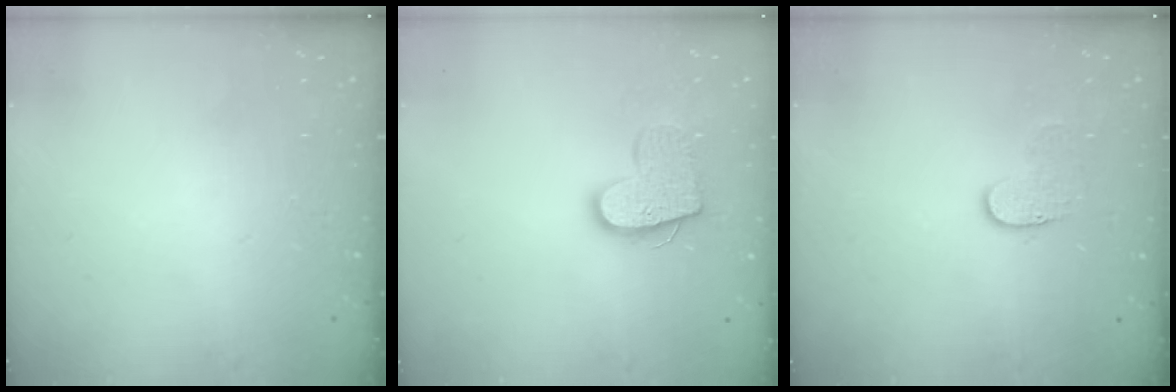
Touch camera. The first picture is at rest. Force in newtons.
{"total": 13.0, "press": 13.0, "slide": 0.9}
{"total": 5.1, "press": 5.1, "slide": 0.5}